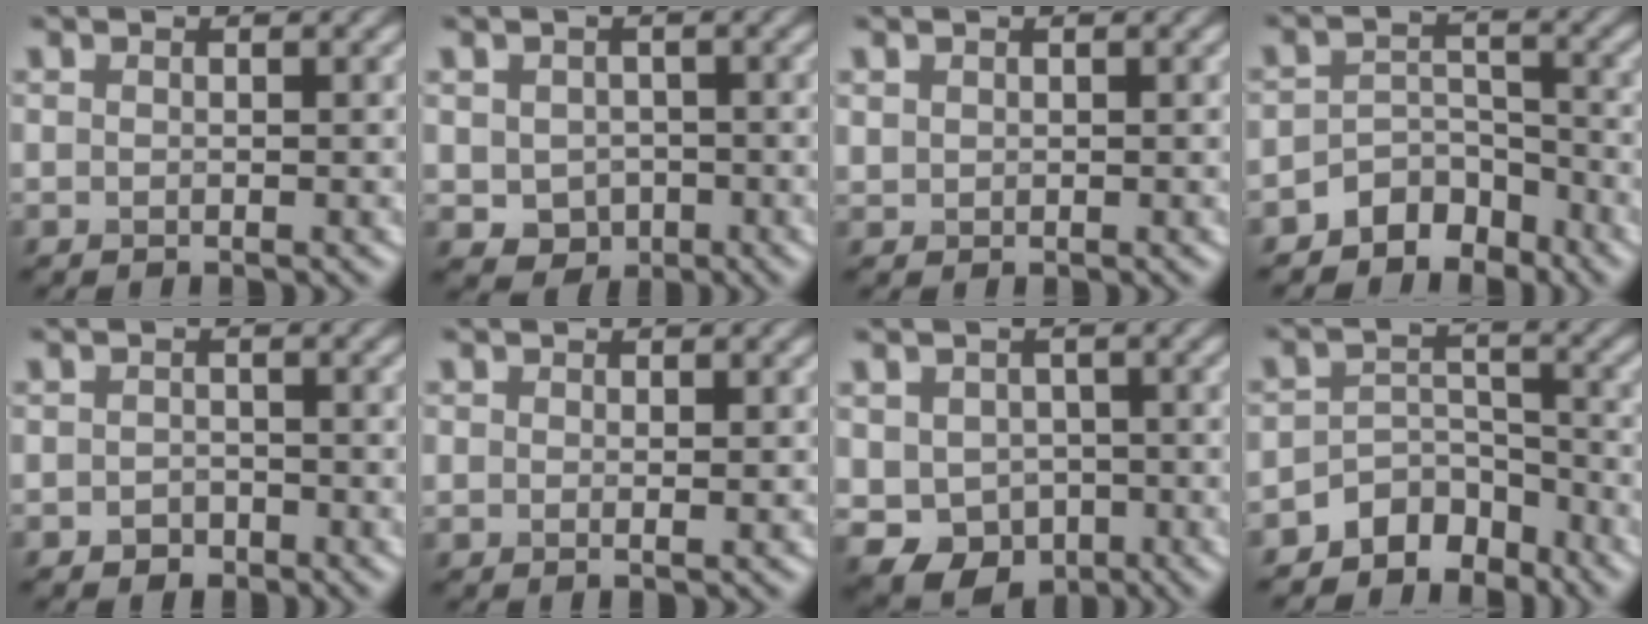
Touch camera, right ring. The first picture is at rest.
{"total": 3.0, "force": [-0.5, 2.6, 1.4], "torque": [-0.027, -0.007, -0.006]}
{"total": 0.8, "force": [0.5, 0.6, 0.1], "torque": [-0.001, -0.003, 0.012]}
{"total": 3.9, "force": [-3.0, 2.3, 1.0], "torque": [-0.002, 0.004, -0.057]}
{"total": 1.3, "force": [-0.7, 1.1, 0.5], "torque": [-0.004, 0.000, -0.014]}
{"total": 0.8, "force": [0.4, 0.5, 0.6], "torque": [-0.010, -0.003, 0.008]}
{"total": 6.3, "force": [-1.6, 5.3, 3.1], "torque": [-0.050, -0.006, -0.033]}
{"total": 4.6, "force": [-3.7, 2.5, 1.1], "torque": [-0.003, 0.001, -0.068]}